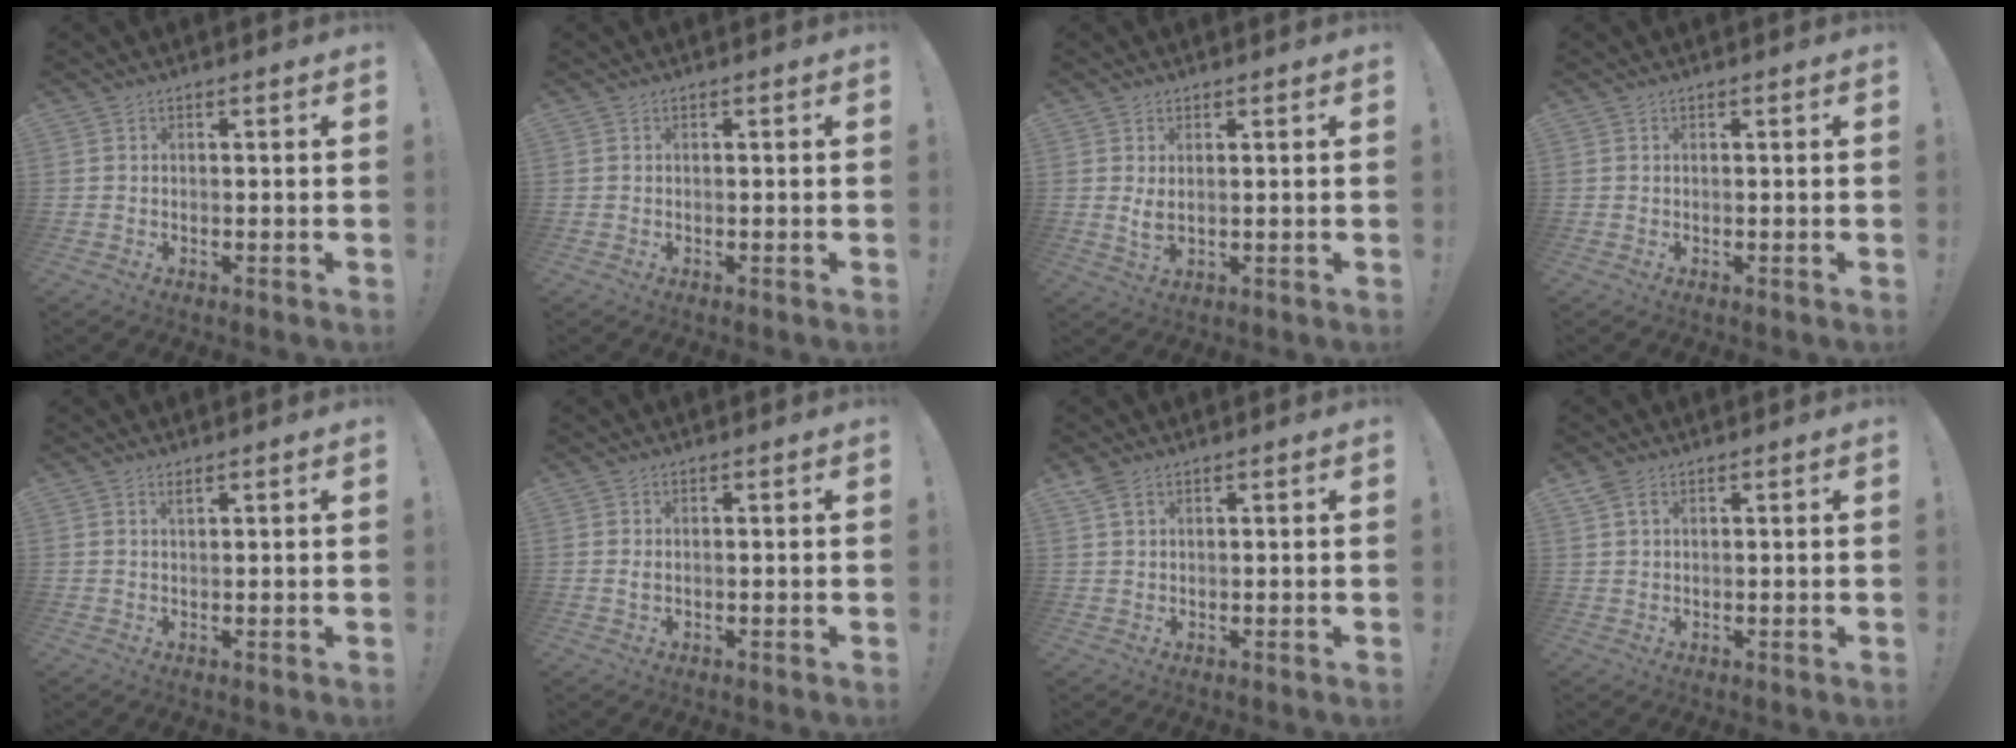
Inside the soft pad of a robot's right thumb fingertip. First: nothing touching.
{"total": 0.0}
{"total": 3.5, "force": [1.0, 1.6, 3.0], "torque": [-0.047, -0.009, 0.015]}
{"total": 0.0}
{"total": 1.5, "force": [1.1, 0.2, 0.9], "torque": [-0.005, -0.006, 0.018]}
{"total": 1.0, "force": [0.2, 0.5, 0.9], "torque": [-0.010, -0.001, 0.002]}
{"total": 3.2, "force": [2.0, 1.6, 1.9], "torque": [-0.034, -0.006, 0.039]}
{"total": 2.5, "force": [1.5, 1.4, 1.4], "torque": [-0.025, -0.001, 0.027]}